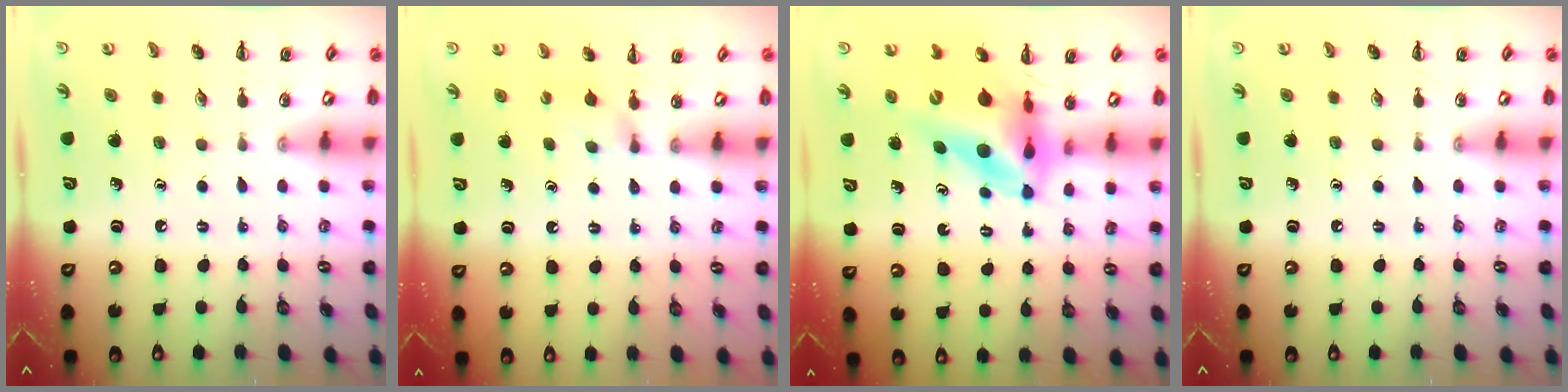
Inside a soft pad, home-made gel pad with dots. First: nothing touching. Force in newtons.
{"total": 2.9, "press": 2.7, "slide": 1.0}
{"total": 11.4, "press": 10.9, "slide": 3.3}
{"total": 0.0}